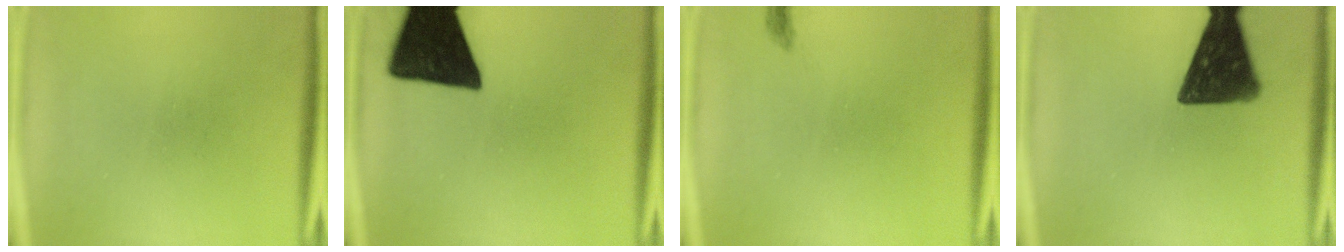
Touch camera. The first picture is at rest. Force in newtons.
{"total": 19.2}
{"total": 0.7}
{"total": 13.9}